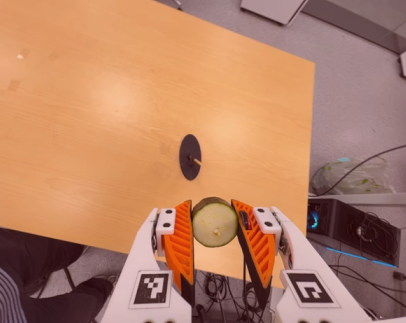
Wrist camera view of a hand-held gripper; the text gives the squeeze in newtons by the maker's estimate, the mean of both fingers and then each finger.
{"total": 10.1, "left": 9.7, "right": 10.5}